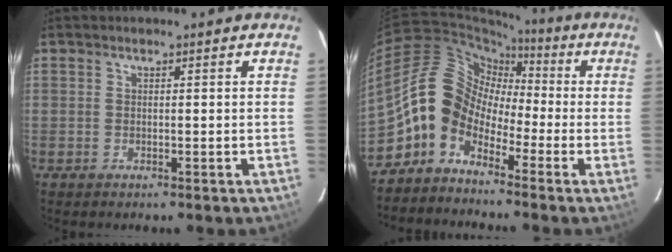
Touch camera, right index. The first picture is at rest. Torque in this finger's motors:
{"motor_torque": [1.14, -1.00, 0.89, 0.19]}